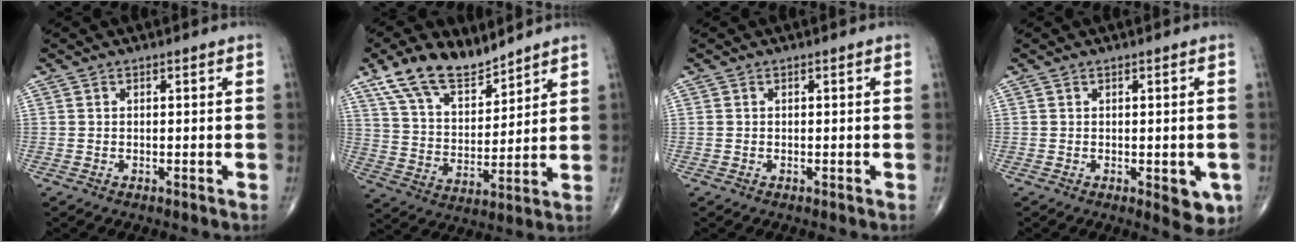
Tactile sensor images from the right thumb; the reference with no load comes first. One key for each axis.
{"total": 12.6, "fx": 9.6, "fy": 5.4, "fz": 6.2, "tx": -0.095, "ty": -0.047, "tz": 0.189}
{"total": 0.0}
{"total": 5.1, "fx": -1.4, "fy": 2.1, "fz": 4.5, "tx": -0.033, "ty": -0.008, "tz": -0.011}